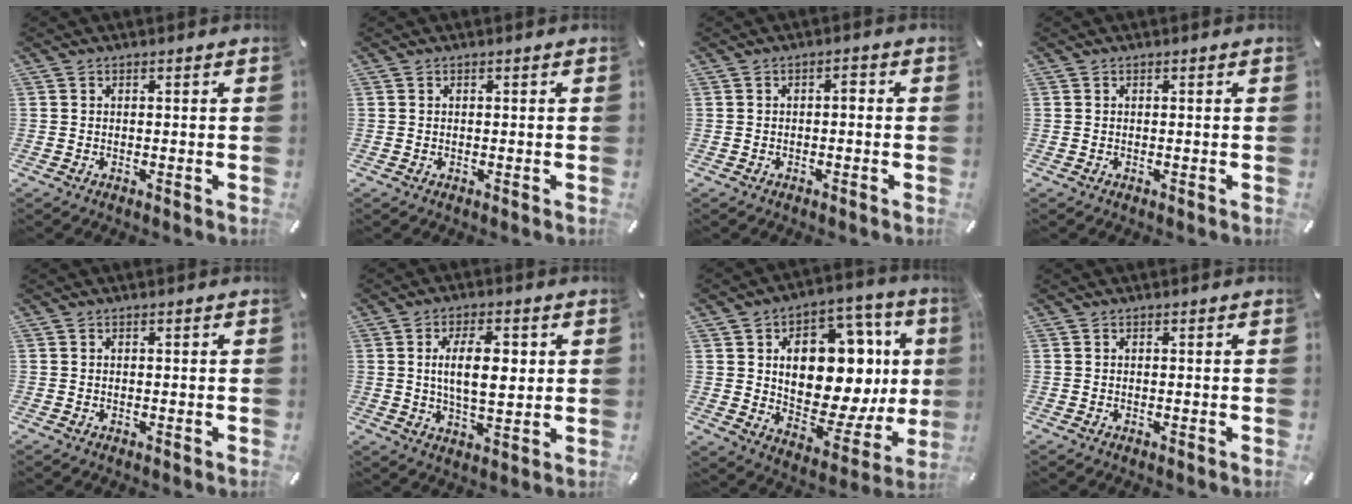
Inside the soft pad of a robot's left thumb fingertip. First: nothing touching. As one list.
[{"total": 0.0}, {"total": 1.8, "force": [-0.5, 0.9, 1.5], "torque": [-0.032, 0.009, -0.013]}, {"total": 0.0}, {"total": 0.0}, {"total": 10.9, "force": [2.0, 5.2, 9.4], "torque": [-0.163, -0.004, 0.026]}, {"total": 21.7, "force": [5.0, 13.4, 16.3], "torque": [-0.234, -0.043, 0.085]}, {"total": 0.0}]